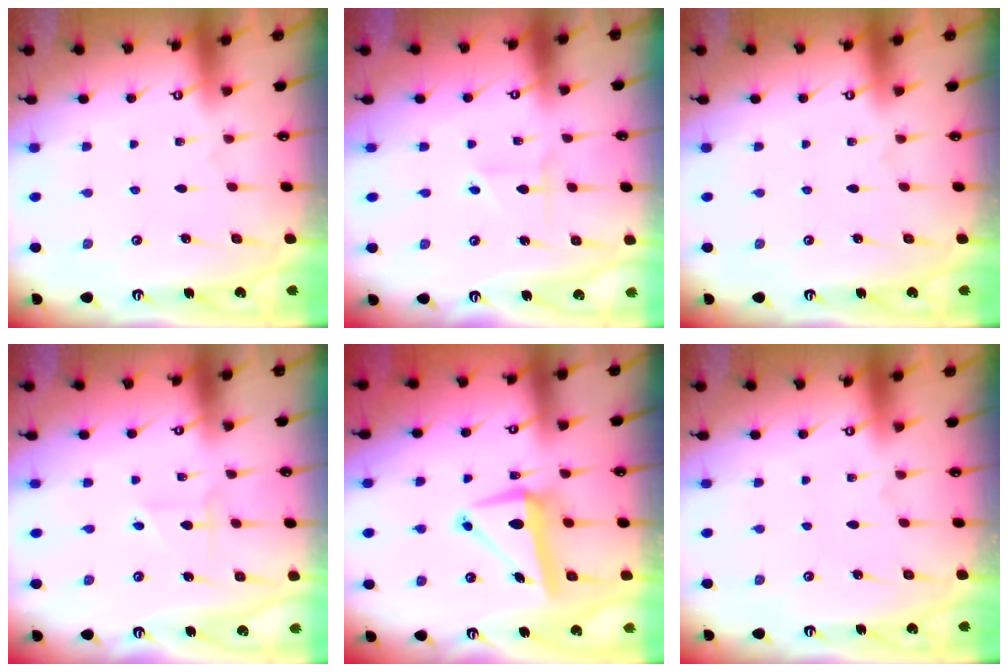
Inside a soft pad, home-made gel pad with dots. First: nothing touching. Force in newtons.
{"total": 2.1, "press": 1.8, "slide": 1.1}
{"total": 0.0}
{"total": 2.8, "press": 2.6, "slide": 0.9}
{"total": 8.8, "press": 8.7, "slide": 1.5}
{"total": 0.0}